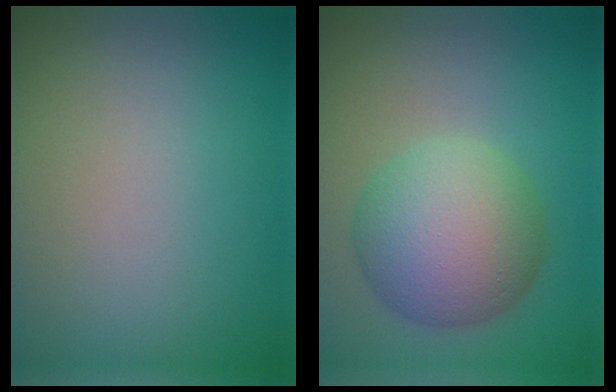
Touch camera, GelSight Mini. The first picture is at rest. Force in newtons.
{"total": 7.9, "press": 7.9, "slide": 0.5}